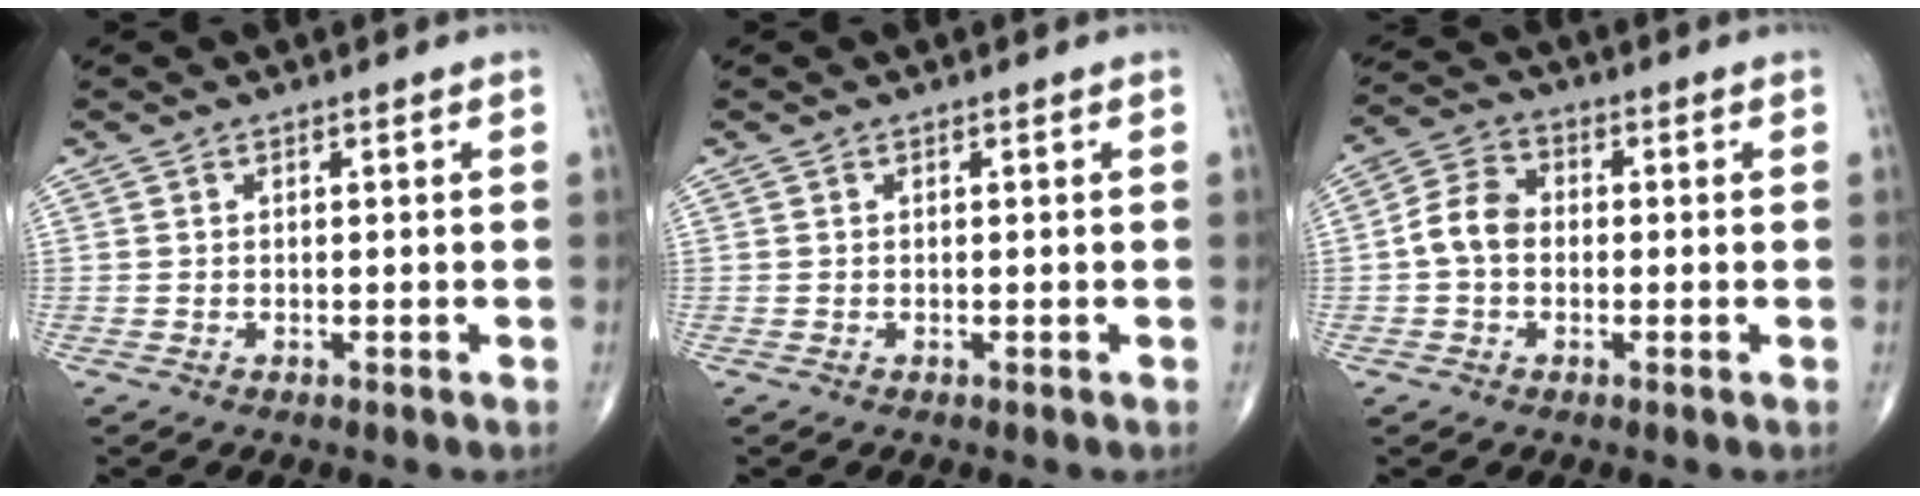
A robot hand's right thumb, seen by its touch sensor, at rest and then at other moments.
{"total": 0.0}
{"total": 6.6, "force": [-0.6, 5.0, 4.2], "torque": [-0.073, 0.023, -0.023]}